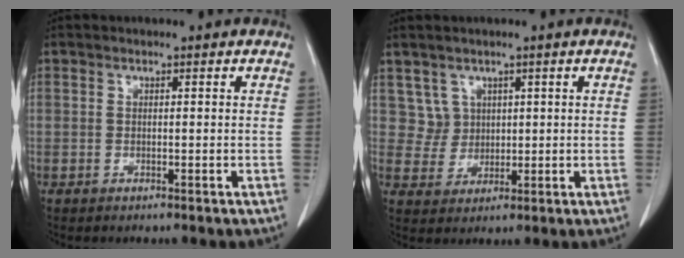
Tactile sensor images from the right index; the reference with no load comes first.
{"total": 3.8, "force": [1.8, 3.4, -0.2], "torque": [0.013, 0.008, 0.037]}